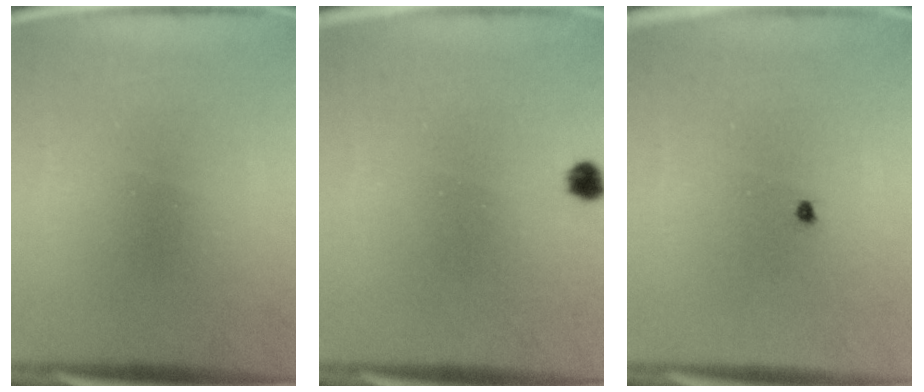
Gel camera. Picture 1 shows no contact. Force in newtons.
{"total": 1.8}
{"total": 0.6}